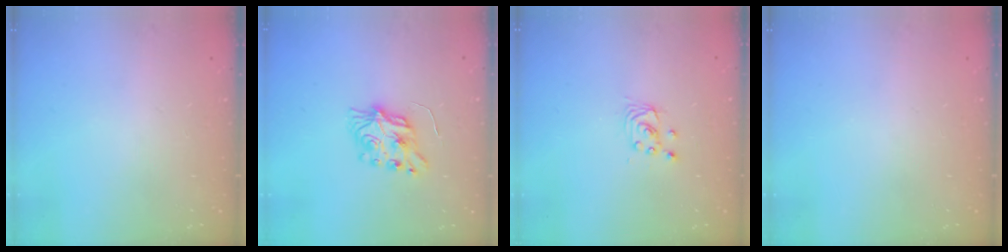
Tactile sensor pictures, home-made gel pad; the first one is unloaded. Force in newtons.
{"total": 7.4, "press": 7.3, "slide": 0.7}
{"total": 2.7, "press": 2.7, "slide": 0.2}
{"total": 0.0}